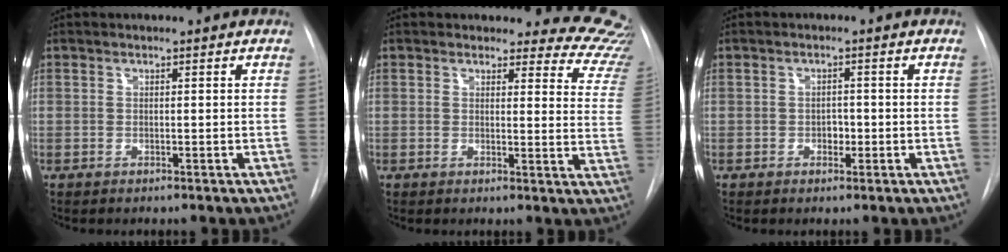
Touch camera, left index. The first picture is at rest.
{"total": 12.1, "force": [11.7, 3.1, 0.1], "torque": [0.056, -0.114, 0.075]}
{"total": 1.9, "force": [-1.3, 1.1, 0.9], "torque": [-0.011, -0.002, -0.018]}